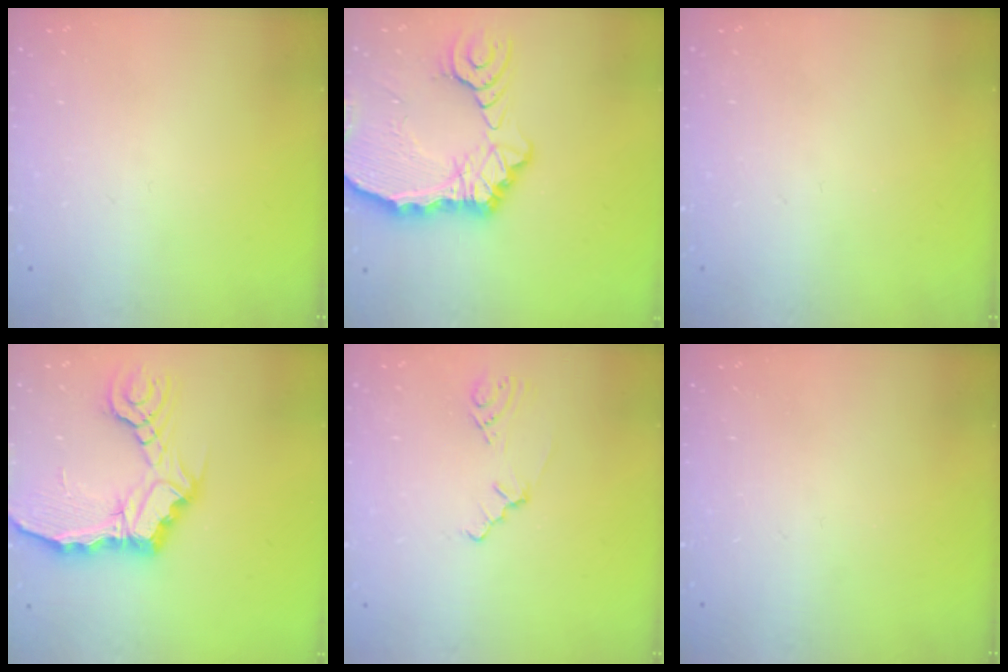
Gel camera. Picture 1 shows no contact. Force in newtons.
{"total": 15.0, "press": 14.8, "slide": 2.0}
{"total": 0.0}
{"total": 13.5, "press": 13.4, "slide": 1.8}
{"total": 1.6, "press": 1.5, "slide": 0.6}
{"total": 0.0}